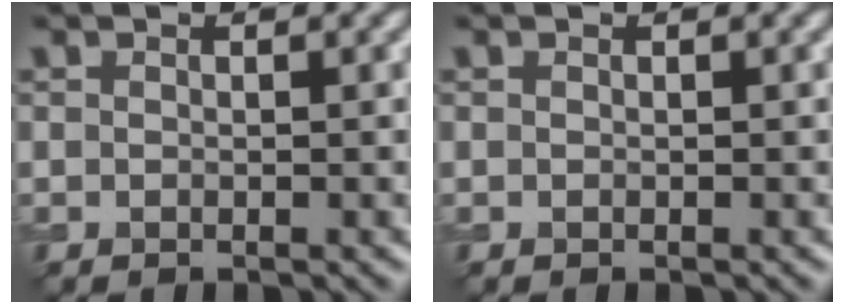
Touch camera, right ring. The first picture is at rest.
{"total": 0.0}